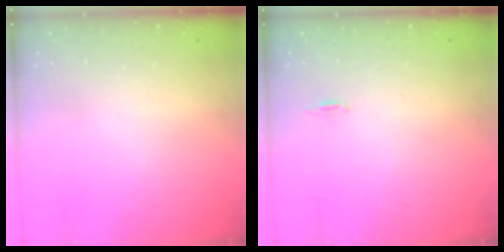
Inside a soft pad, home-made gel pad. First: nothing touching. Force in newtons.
{"total": 4.8, "press": 2.5, "slide": 4.1}